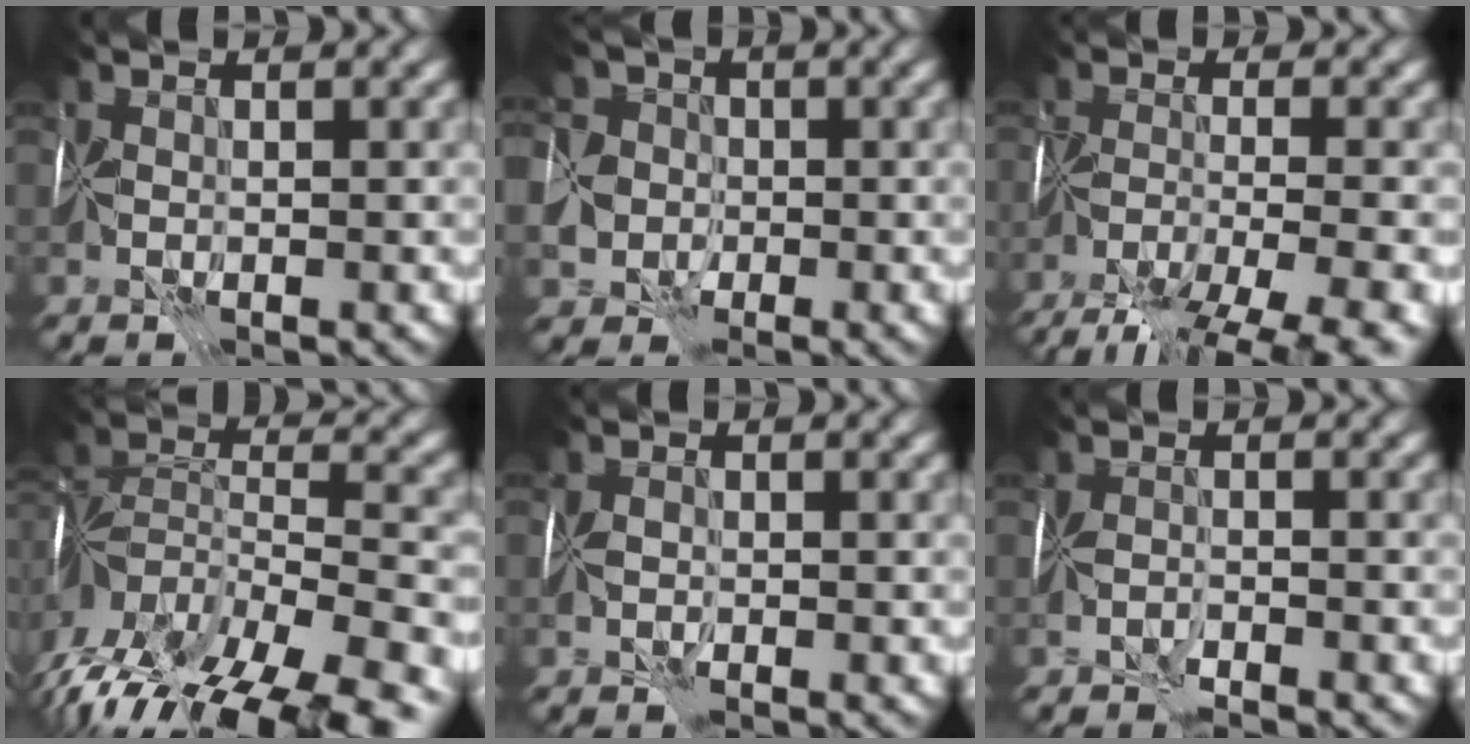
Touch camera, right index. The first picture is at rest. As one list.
[{"total": 9.4, "force": [-3.7, 7.9, 3.5], "torque": [-0.060, -0.007, -0.101]}, {"total": 9.7, "force": [-7.5, 2.1, 5.8], "torque": [-0.099, -0.020, -0.105]}, {"total": 14.5, "force": [-9.9, 6.0, 8.9], "torque": [-0.157, -0.003, -0.141]}, {"total": 1.3, "force": [-0.8, 0.7, 0.7], "torque": [-0.008, 0.001, -0.020]}, {"total": 1.7, "force": [-1.6, 0.2, 0.4], "torque": [-0.004, 0.000, -0.033]}]